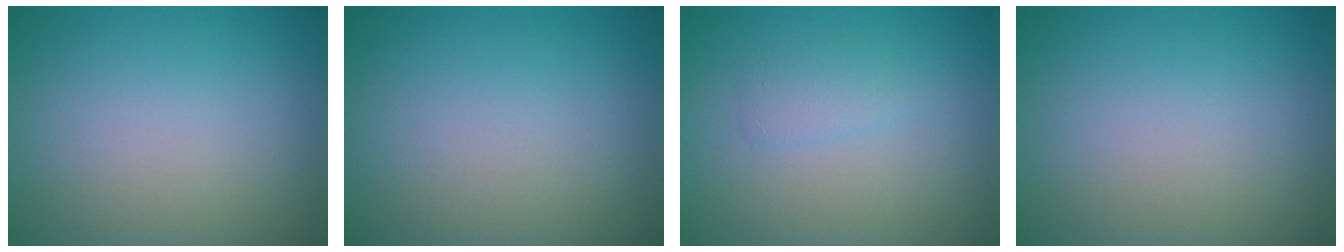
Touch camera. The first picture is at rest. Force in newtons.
{"total": 0.0}
{"total": 1.3, "press": 1.3, "slide": 0.0}
{"total": 0.0}